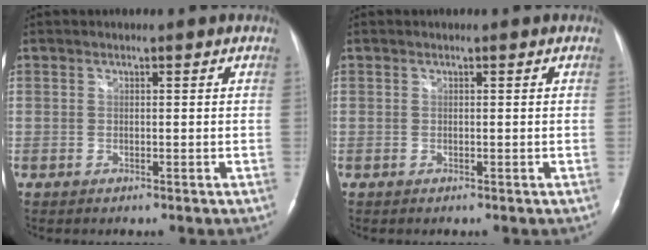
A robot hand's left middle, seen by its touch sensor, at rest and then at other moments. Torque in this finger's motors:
{"motor_torque": [-0.03, 0.01, 0.01, 0.01]}